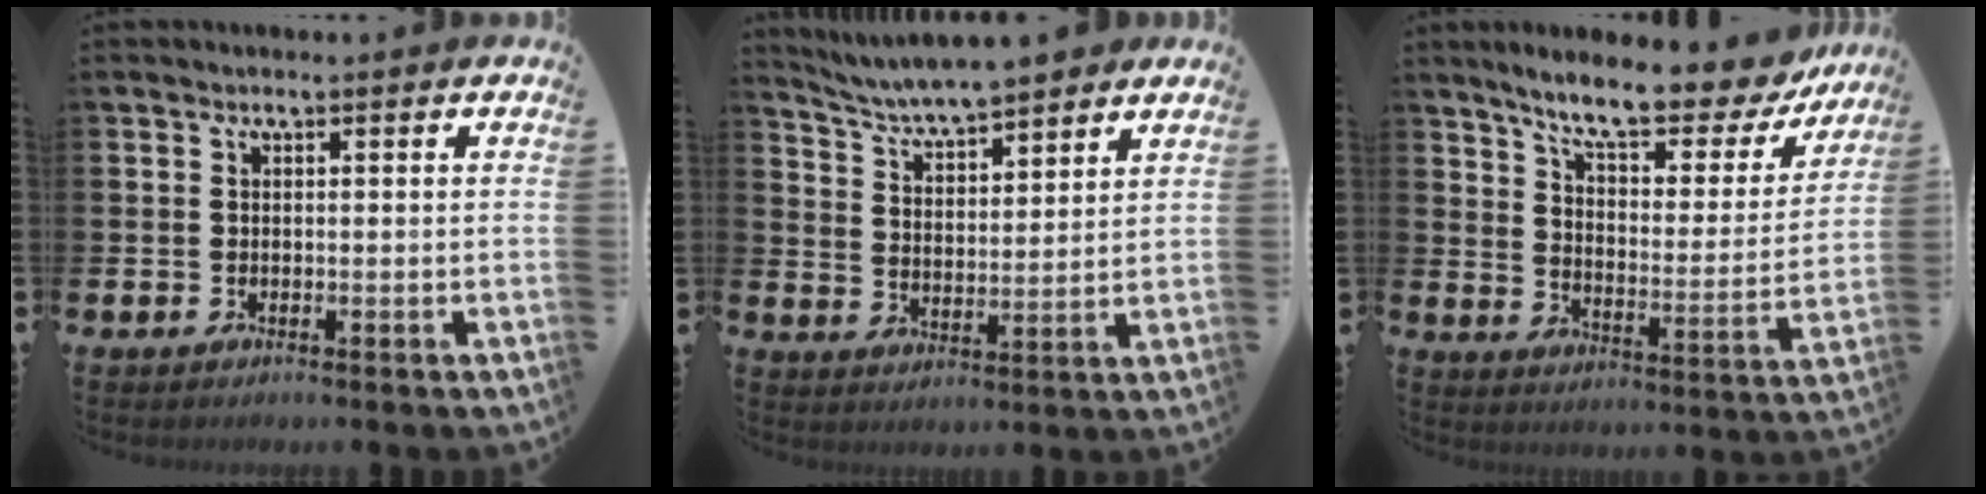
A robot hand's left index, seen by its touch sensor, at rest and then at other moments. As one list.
[{"total": 5.7, "force": [5.6, 0.2, 1.2], "torque": [-0.054, -0.035, 0.099]}, {"total": 9.3, "force": [8.1, 1.8, 4.2], "torque": [-0.107, -0.054, 0.133]}]